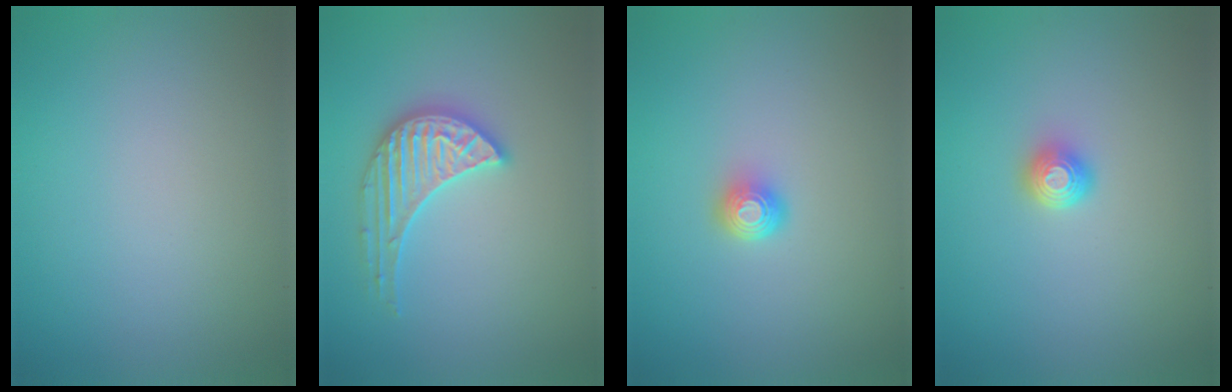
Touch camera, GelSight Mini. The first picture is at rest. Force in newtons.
{"total": 3.3, "press": 3.3, "slide": 0.4}
{"total": 1.6, "press": 1.3, "slide": 1.1}
{"total": 1.6, "press": 1.3, "slide": 0.9}